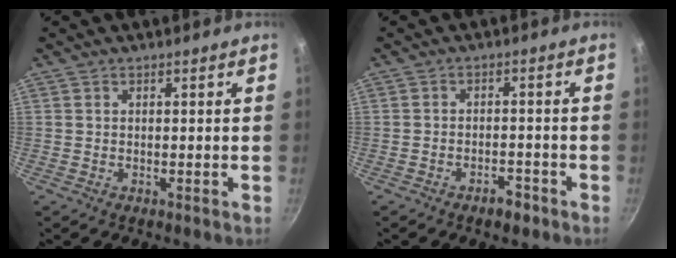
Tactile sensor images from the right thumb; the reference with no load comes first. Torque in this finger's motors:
{"motor_torque": [-0.12, 0.17, -0.19, 0.08, 0.02]}